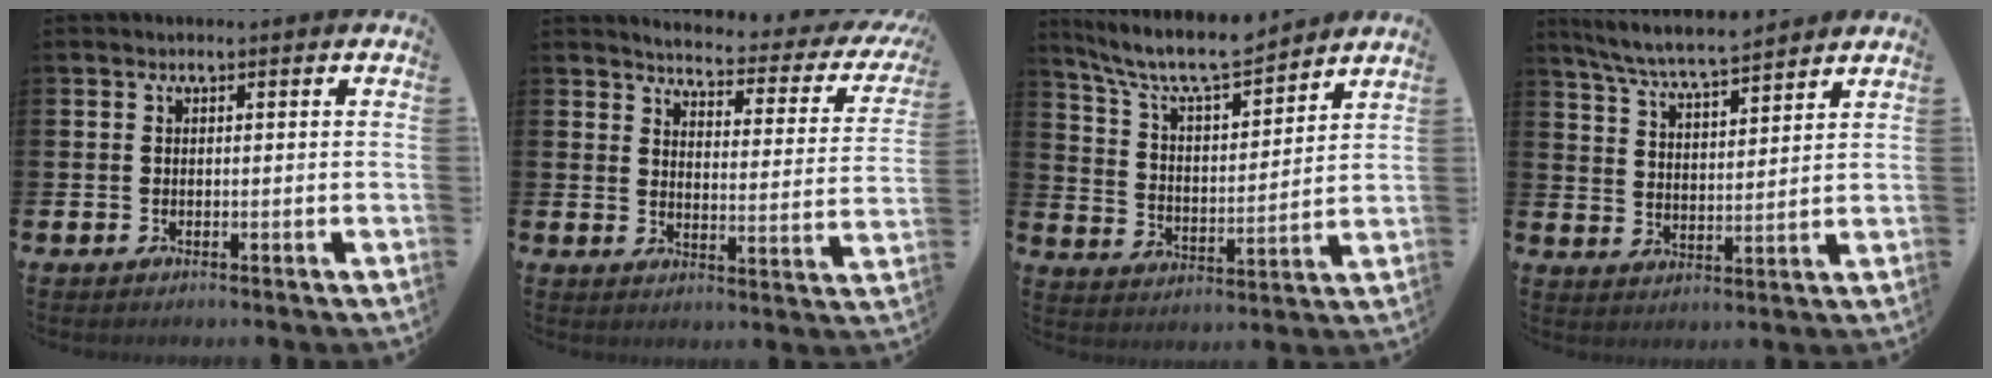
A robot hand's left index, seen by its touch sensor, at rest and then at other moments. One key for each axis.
{"total": 3.4, "fx": 3.2, "fy": 0.6, "fz": 1.0, "tx": -0.034, "ty": -0.033, "tz": 0.044}
{"total": 8.9, "fx": 8.2, "fy": 1.4, "fz": 3.2, "tx": -0.099, "ty": -0.048, "tz": 0.145}
{"total": 7.0, "fx": 6.7, "fy": 0.4, "fz": 2.0, "tx": -0.064, "ty": -0.036, "tz": 0.119}